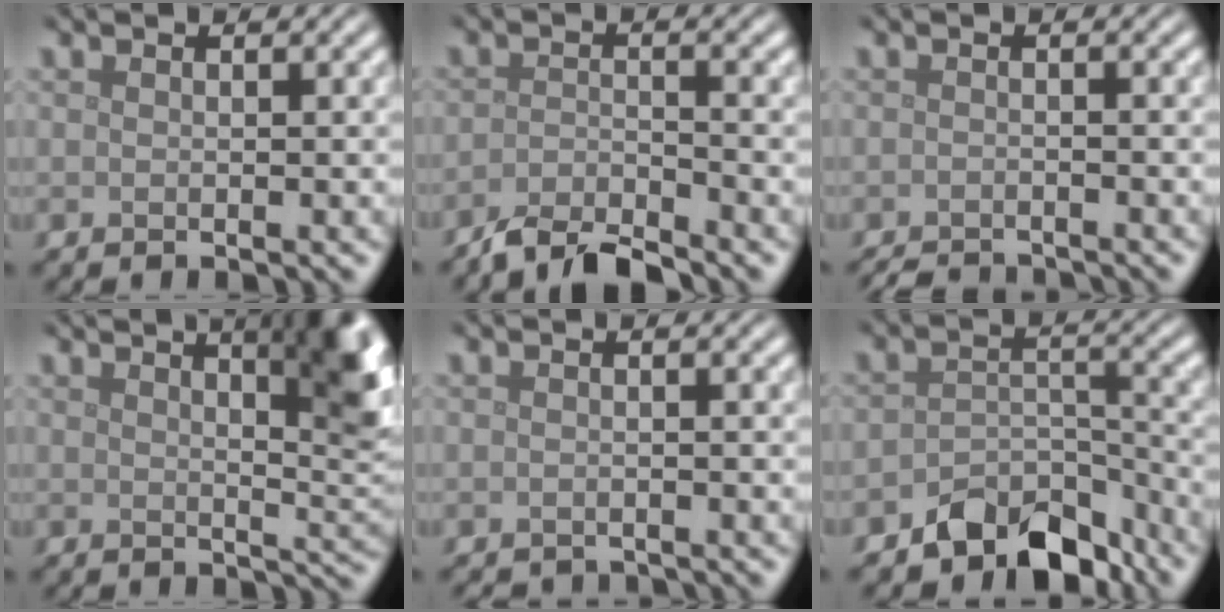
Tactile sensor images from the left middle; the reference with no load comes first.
{"total": 3.7, "force": [-3.3, 0.6, 1.6], "torque": [-0.027, -0.002, -0.071]}
{"total": 3.1, "force": [-3.0, 0.4, 0.8], "torque": [-0.011, -0.008, -0.050]}
{"total": 9.0, "force": [4.0, 3.3, 7.4], "torque": [-0.044, 0.025, 0.046]}
{"total": 1.6, "force": [-1.6, 0.1, 0.0], "torque": [0.004, -0.007, -0.022]}
{"total": 6.1, "force": [-4.8, 3.0, 2.3], "torque": [-0.026, -0.008, -0.079]}